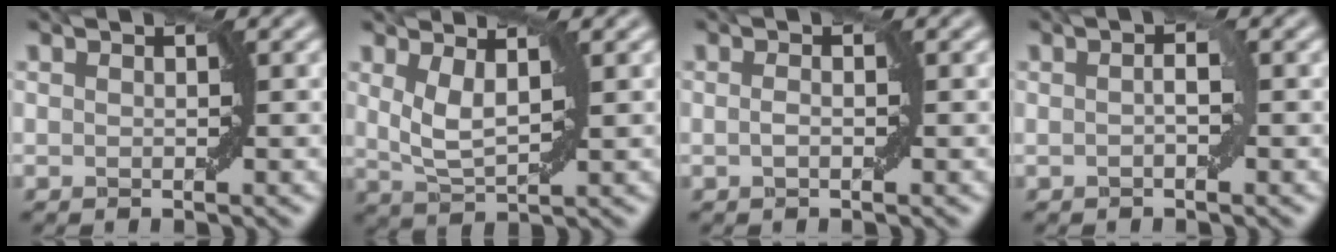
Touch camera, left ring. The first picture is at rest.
{"total": 3.0, "force": [1.4, 1.0, 2.5], "torque": [-0.054, -0.006, 0.029]}
{"total": 0.9, "force": [-0.1, 0.2, 0.8], "torque": [-0.018, 0.002, -0.003]}
{"total": 1.3, "force": [0.0, 0.1, 1.3], "torque": [-0.022, 0.004, -0.002]}